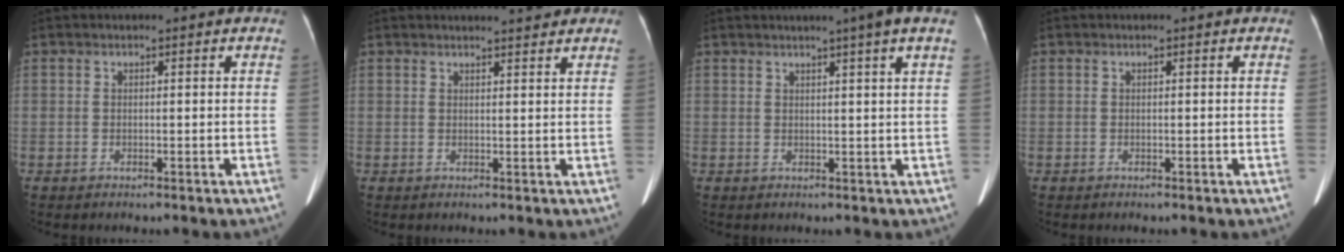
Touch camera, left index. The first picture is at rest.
{"total": 4.2, "force": [3.9, 0.4, 1.6], "torque": [-0.023, 0.004, 0.043]}
{"total": 4.7, "force": [3.1, -1.1, 3.3], "torque": [-0.049, 0.004, 0.037]}
{"total": 0.0}